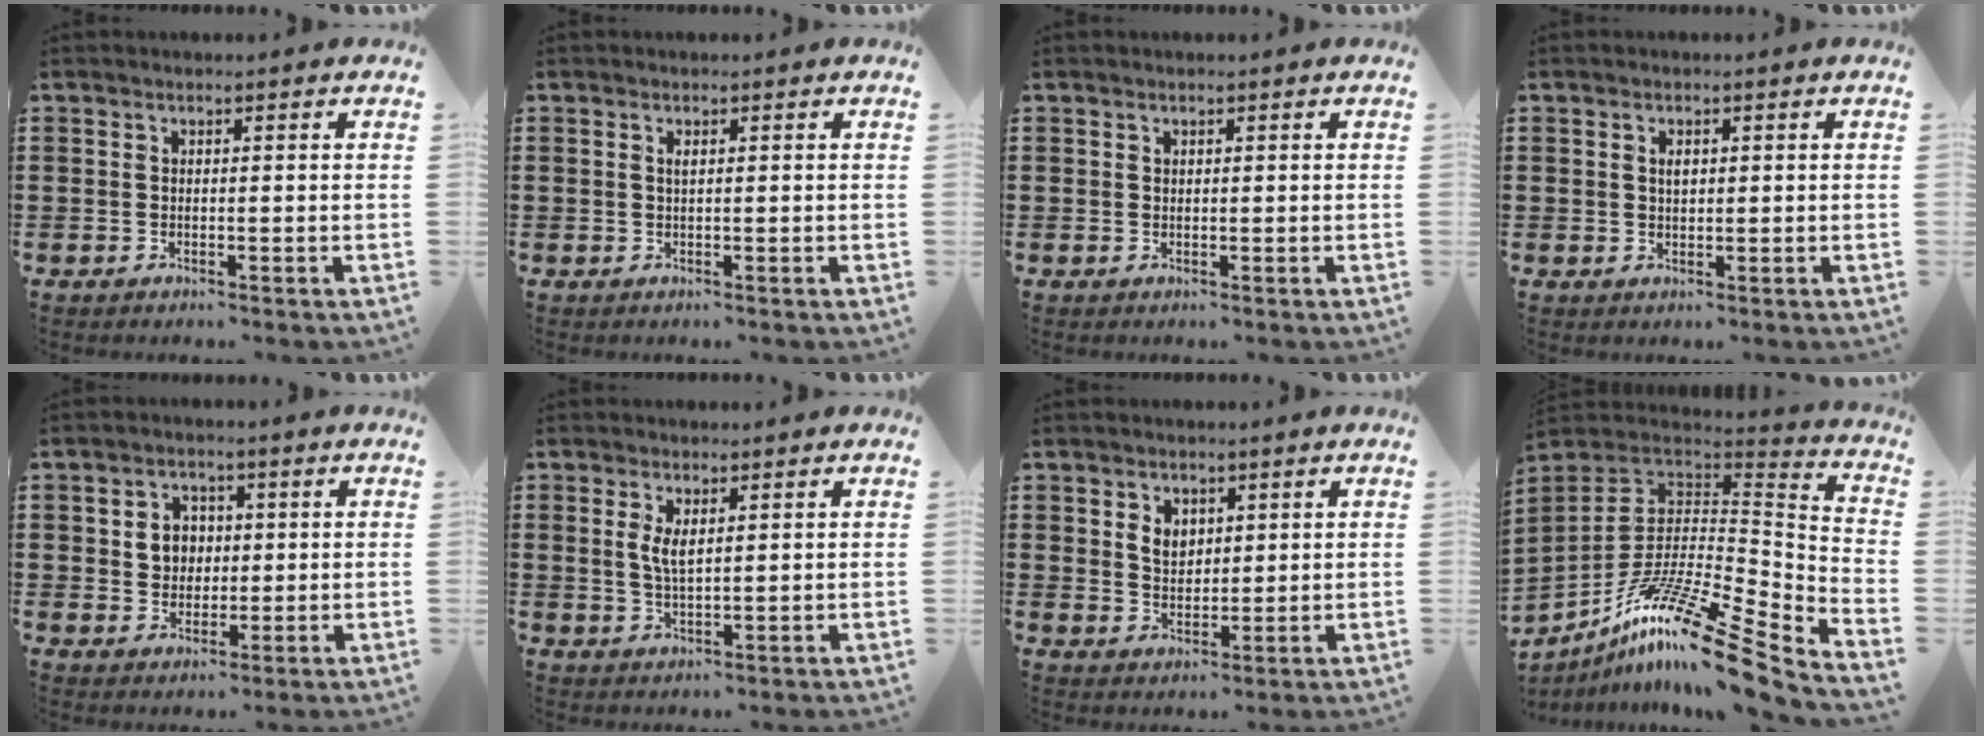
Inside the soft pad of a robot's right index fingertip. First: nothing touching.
{"total": 0.8, "force": [0.2, 0.1, 0.7], "torque": [-0.015, 0.000, 0.004]}
{"total": 0.5, "force": [0.3, 0.4, 0.1], "torque": [-0.003, 0.002, 0.007]}
{"total": 1.4, "force": [0.4, 0.7, 1.1], "torque": [-0.023, 0.006, 0.007]}
{"total": 4.3, "force": [0.6, 3.8, 1.9], "torque": [-0.043, 0.010, 0.005]}
{"total": 3.3, "force": [1.0, 1.2, 2.9], "torque": [-0.060, 0.003, 0.016]}
{"total": 3.5, "force": [1.5, 2.6, 1.7], "torque": [-0.043, 0.009, 0.027]}
{"total": 16.7, "force": [-10.9, 2.5, 12.5], "torque": [-0.238, 0.018, -0.200]}